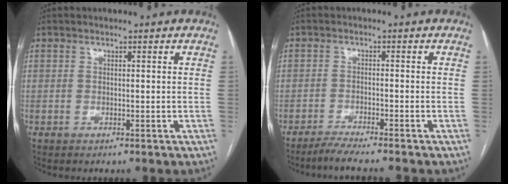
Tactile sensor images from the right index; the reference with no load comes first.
{"total": 4.7, "force": [-4.2, -0.7, 1.9], "torque": [-0.030, -0.015, -0.074]}